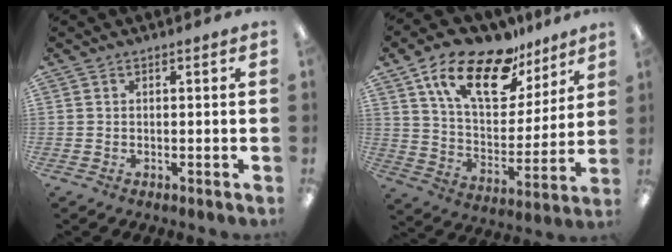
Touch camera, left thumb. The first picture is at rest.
{"total": 20.4, "force": [13.1, 9.6, 12.2], "torque": [-0.215, -0.066, 0.229]}